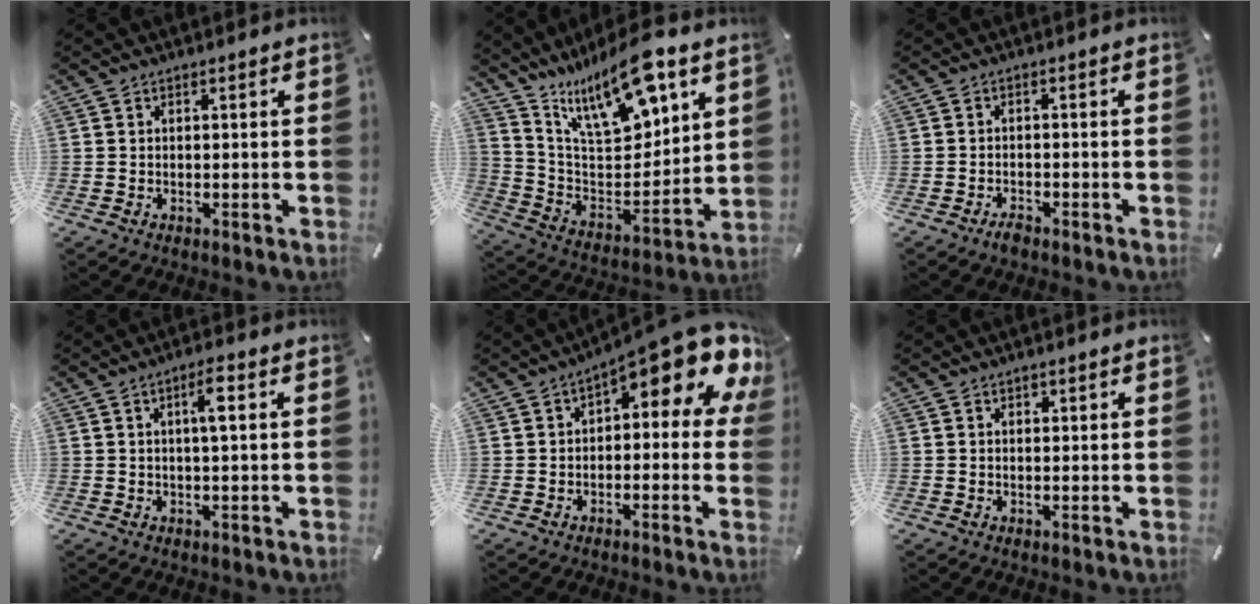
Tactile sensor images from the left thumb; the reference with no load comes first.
{"total": 19.2, "force": [13.3, 7.8, 11.5], "torque": [-0.200, -0.080, 0.230]}
{"total": 2.3, "force": [-2.0, 0.7, 0.9], "torque": [-0.016, 0.010, -0.038]}
{"total": 4.6, "force": [0.9, 0.7, 4.4], "torque": [-0.072, -0.002, 0.008]}
{"total": 13.1, "force": [7.0, 4.1, 10.3], "torque": [-0.141, -0.062, 0.113]}
{"total": 0.7, "force": [0.3, 0.6, 0.3], "torque": [-0.005, 0.002, 0.005]}